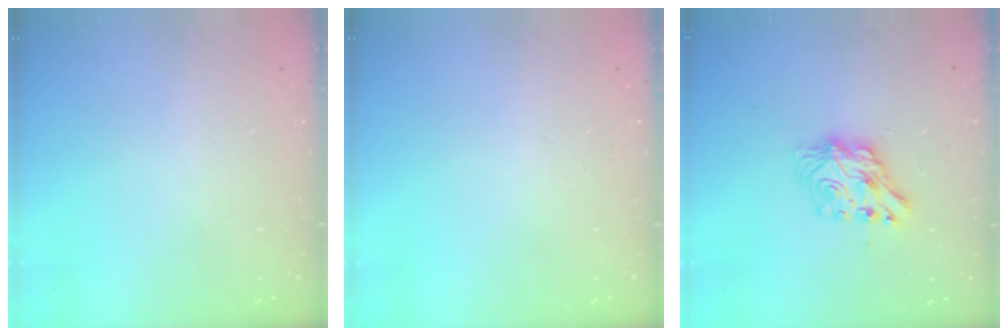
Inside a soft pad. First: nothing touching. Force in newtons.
{"total": 0.0}
{"total": 7.1, "press": 7.1, "slide": 0.3}